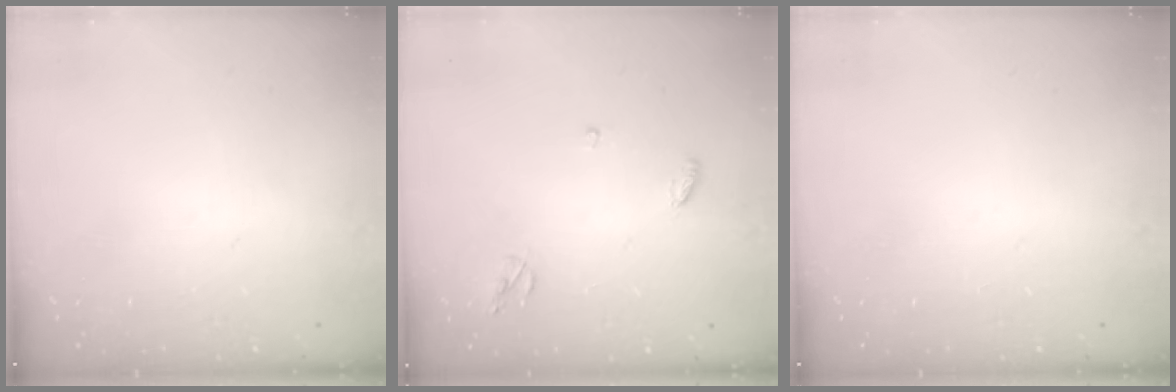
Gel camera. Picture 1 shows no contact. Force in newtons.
{"total": 4.7, "press": 4.7, "slide": 0.1}
{"total": 0.0}